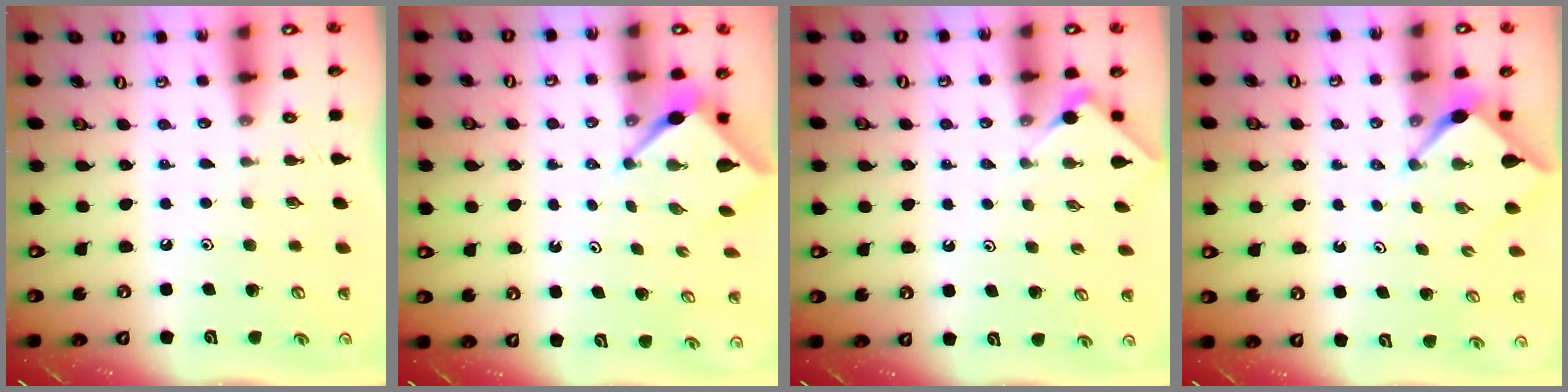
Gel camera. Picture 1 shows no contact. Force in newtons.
{"total": 2.6, "press": 2.6, "slide": 0.0}
{"total": 4.0, "press": 3.9, "slide": 0.5}
{"total": 2.6, "press": 2.5, "slide": 0.3}